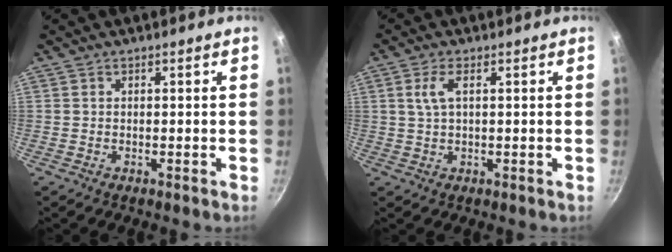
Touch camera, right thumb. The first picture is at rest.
{"total": 3.7, "force": [1.0, 1.4, 3.2], "torque": [-0.072, 0.005, 0.020]}